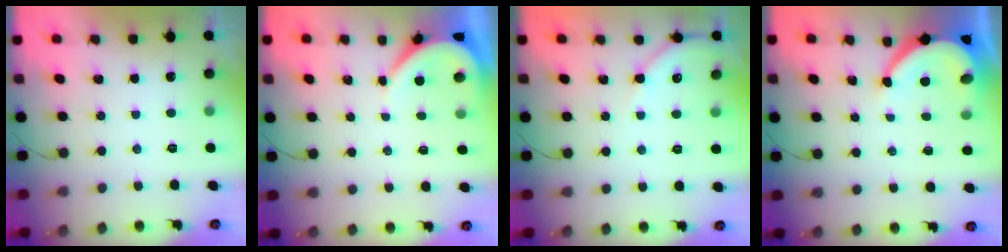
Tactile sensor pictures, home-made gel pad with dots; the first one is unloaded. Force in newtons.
{"total": 4.3, "press": 4.3, "slide": 0.3}
{"total": 5.8, "press": 5.7, "slide": 0.7}
{"total": 8.6, "press": 8.6, "slide": 1.2}